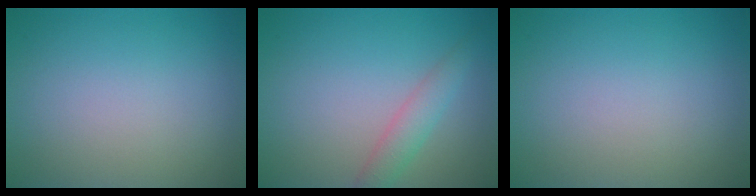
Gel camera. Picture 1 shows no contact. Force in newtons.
{"total": 2.3, "press": 2.3, "slide": 0.0}
{"total": 0.0}